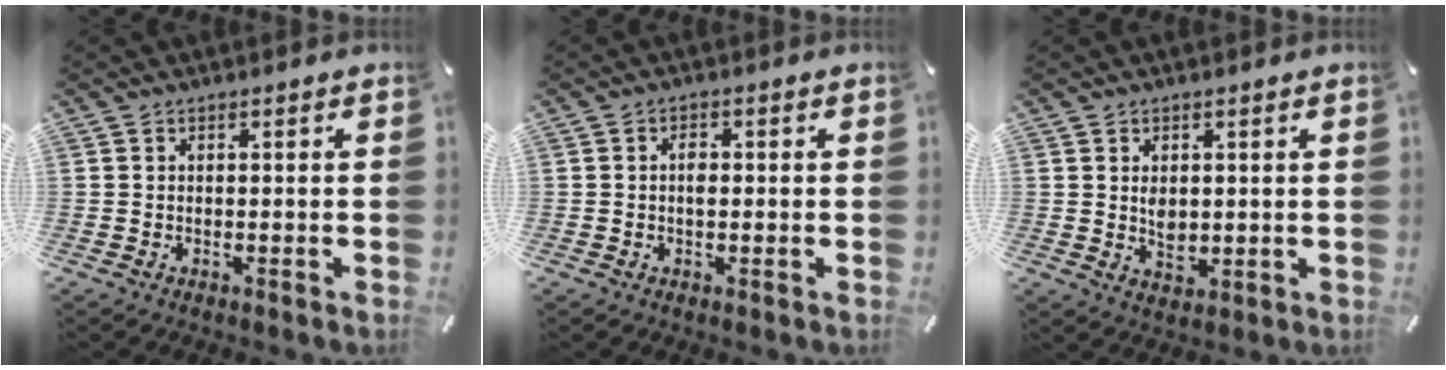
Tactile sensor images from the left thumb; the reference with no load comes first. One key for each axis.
{"total": 2.2, "fx": 0.0, "fy": 1.3, "fz": 1.7, "tx": -0.028, "ty": 0.000, "tz": -0.002}
{"total": 4.3, "fx": 0.7, "fy": 3.1, "fz": 2.8, "tx": -0.041, "ty": -0.006, "tz": 0.007}